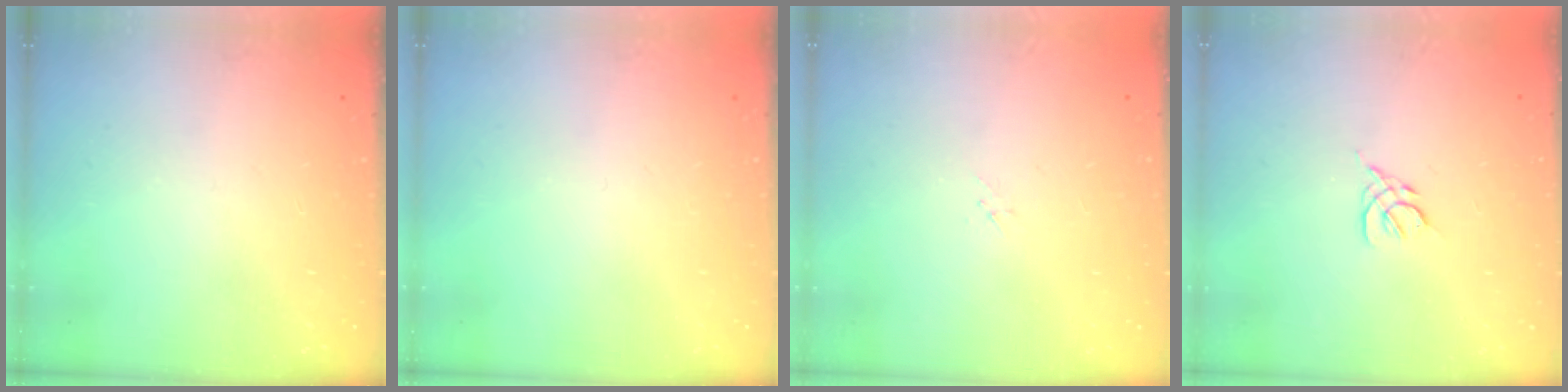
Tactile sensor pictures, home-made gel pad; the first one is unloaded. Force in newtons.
{"total": 0.0}
{"total": 1.7, "press": 1.6, "slide": 0.2}
{"total": 2.2, "press": 2.1, "slide": 0.6}